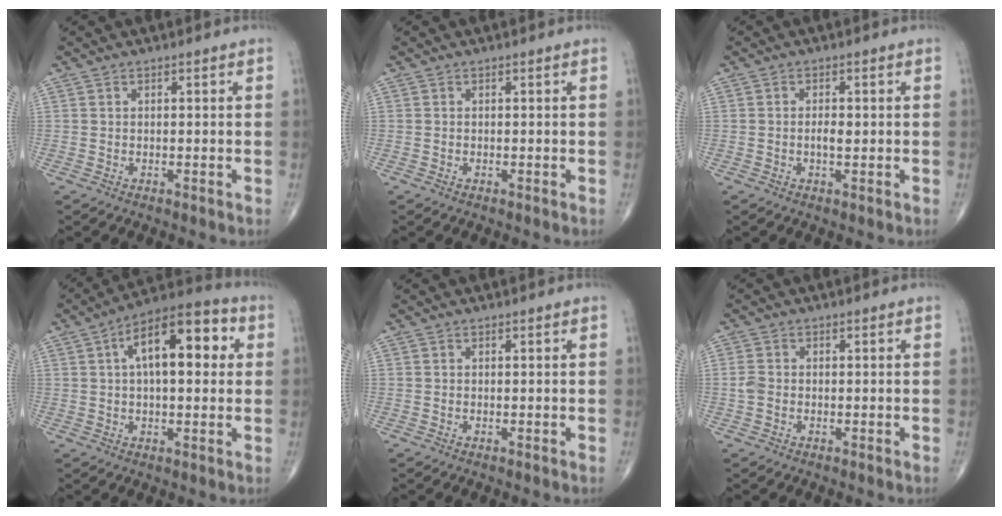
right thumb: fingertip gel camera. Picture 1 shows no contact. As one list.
[{"total": 0.0}, {"total": 1.8, "force": [-0.1, 0.8, 1.7], "torque": [-0.031, 0.001, -0.003]}, {"total": 15.5, "force": [3.6, 7.2, 13.3], "torque": [-0.184, 0.028, 0.046]}, {"total": 0.0}, {"total": 2.0, "force": [-0.4, 1.5, 1.3], "torque": [-0.034, 0.004, -0.011]}]